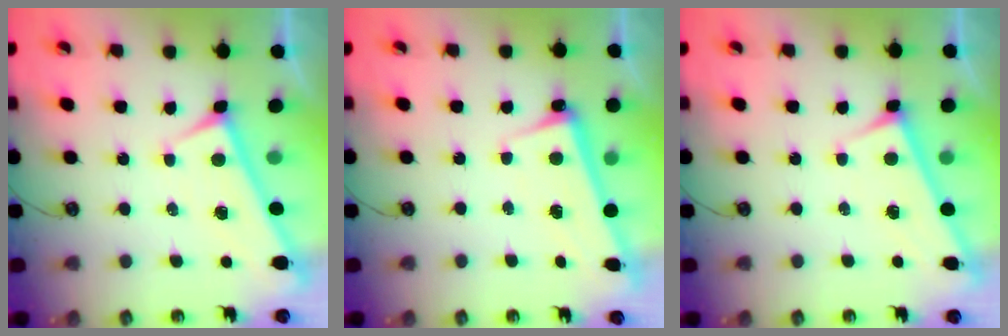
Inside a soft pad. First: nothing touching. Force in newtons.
{"total": 2.5, "press": 2.4, "slide": 0.6}
{"total": 3.0, "press": 2.9, "slide": 0.3}